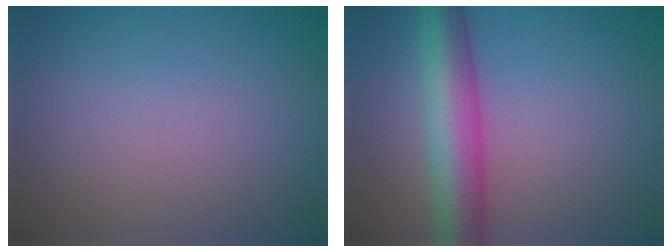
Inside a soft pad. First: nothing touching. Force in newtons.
{"total": 8.0, "press": 8.0, "slide": 0.3}